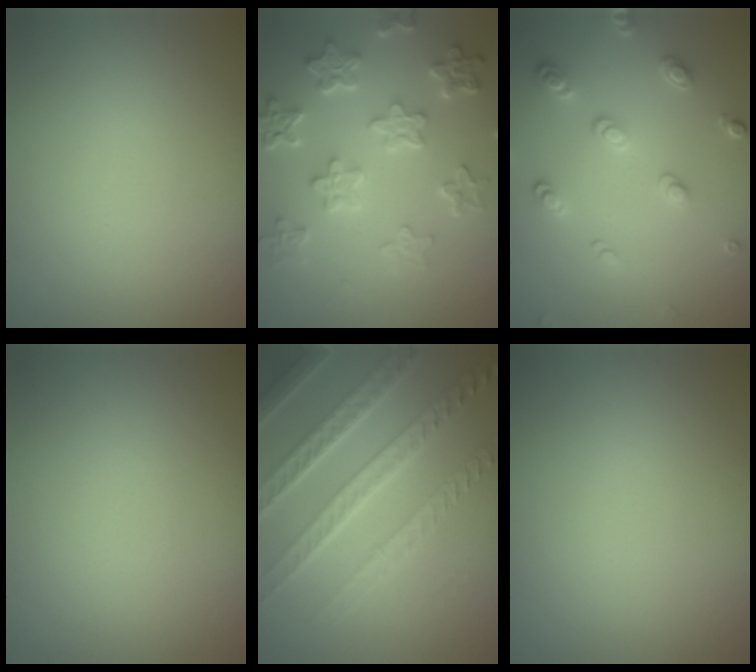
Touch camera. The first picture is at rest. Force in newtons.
{"total": 6.0, "press": 4.6, "slide": 4.0}
{"total": 2.5, "press": 2.5, "slide": 0.4}
{"total": 0.0}
{"total": 8.0, "press": 5.5, "slide": 5.9}
{"total": 0.0}